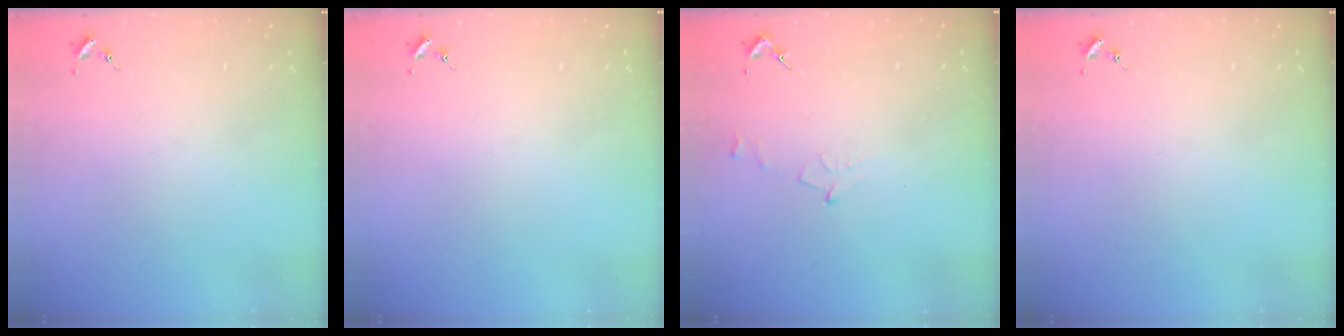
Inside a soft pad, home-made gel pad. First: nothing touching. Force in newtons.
{"total": 0.0}
{"total": 4.9, "press": 4.9, "slide": 0.6}
{"total": 0.0}